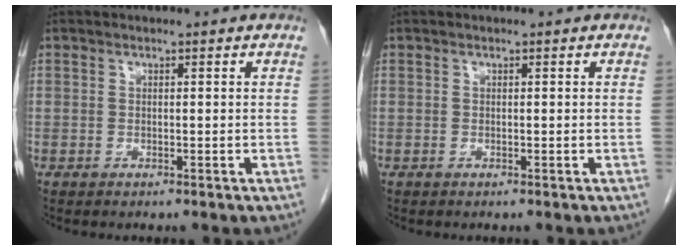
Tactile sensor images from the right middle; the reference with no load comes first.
{"total": 0.0}